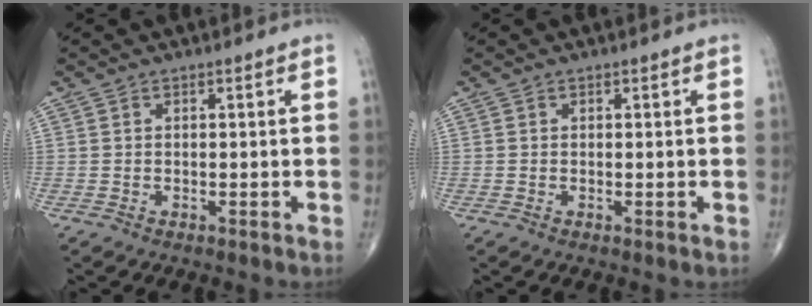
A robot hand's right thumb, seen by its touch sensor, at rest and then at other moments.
{"total": 0.0}